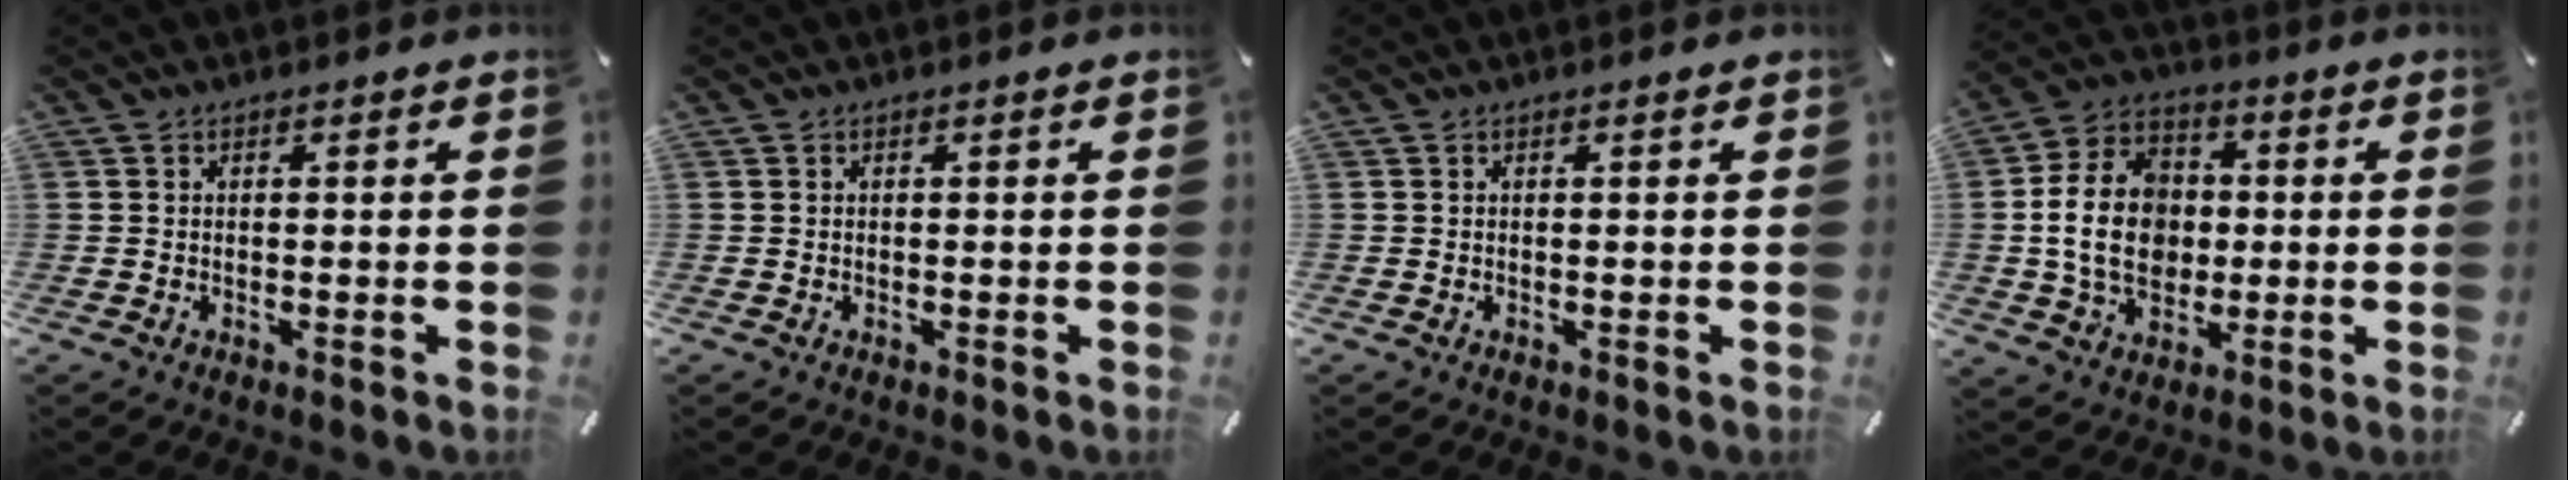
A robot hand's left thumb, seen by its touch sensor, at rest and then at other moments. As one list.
[{"total": 0.0}, {"total": 0.0}, {"total": 14.9, "force": [-0.3, 11.6, 9.4], "torque": [-0.209, 0.017, -0.005]}]